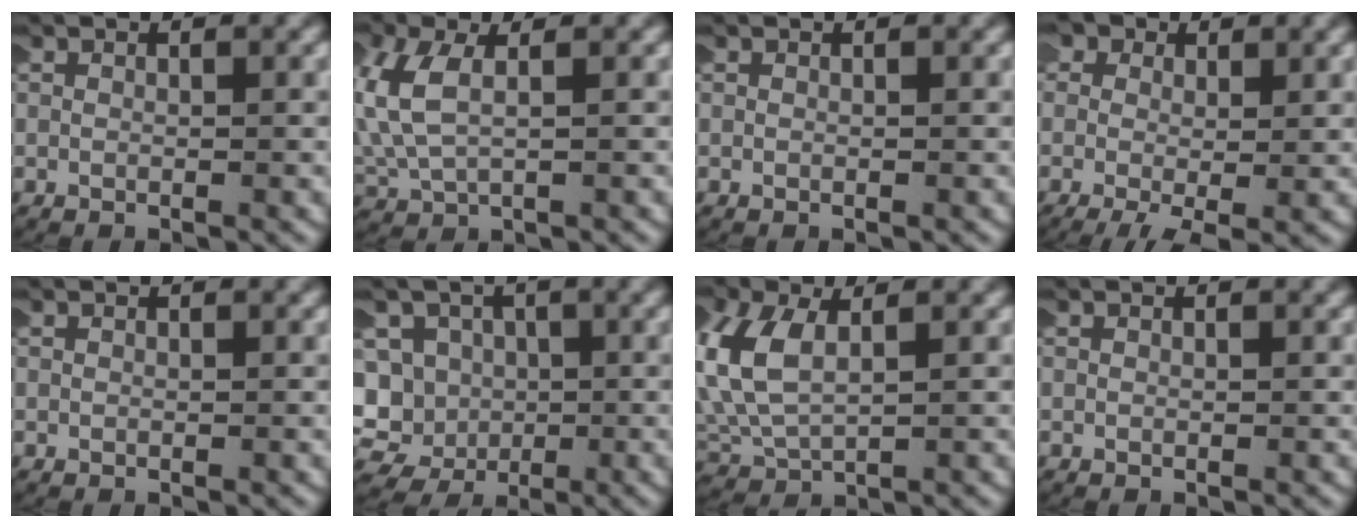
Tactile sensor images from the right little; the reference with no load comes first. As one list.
[{"total": 4.3, "force": [1.1, 2.6, 3.2], "torque": [-0.097, -0.002, 0.028]}, {"total": 0.0}, {"total": 4.9, "force": [-0.6, 3.5, 3.4], "torque": [-0.072, -0.016, -0.010]}, {"total": 0.0}, {"total": 11.0, "force": [-2.3, 10.1, 3.7], "torque": [-0.119, -0.043, -0.039]}, {"total": 5.6, "force": [1.4, 3.8, 3.9], "torque": [-0.117, -0.008, 0.039]}, {"total": 0.0}]